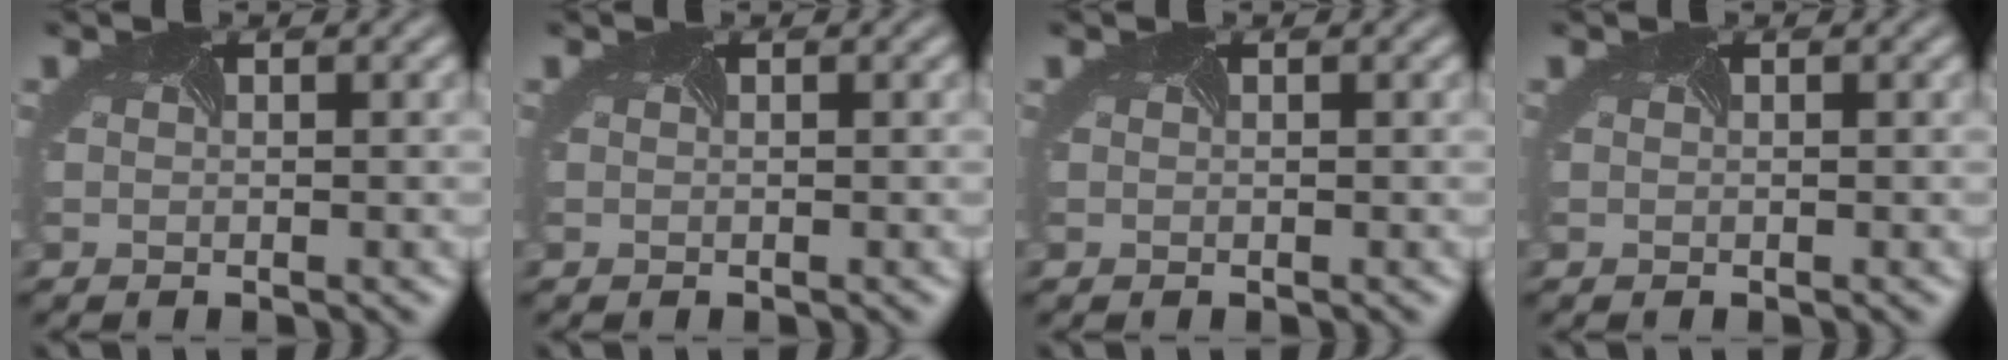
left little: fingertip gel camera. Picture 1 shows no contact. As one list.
[{"total": 0.0}, {"total": 0.0}, {"total": 0.0}]